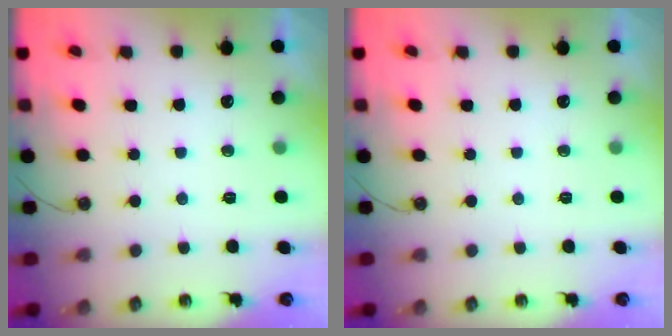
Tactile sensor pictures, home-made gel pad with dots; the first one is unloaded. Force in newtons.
{"total": 0.0}